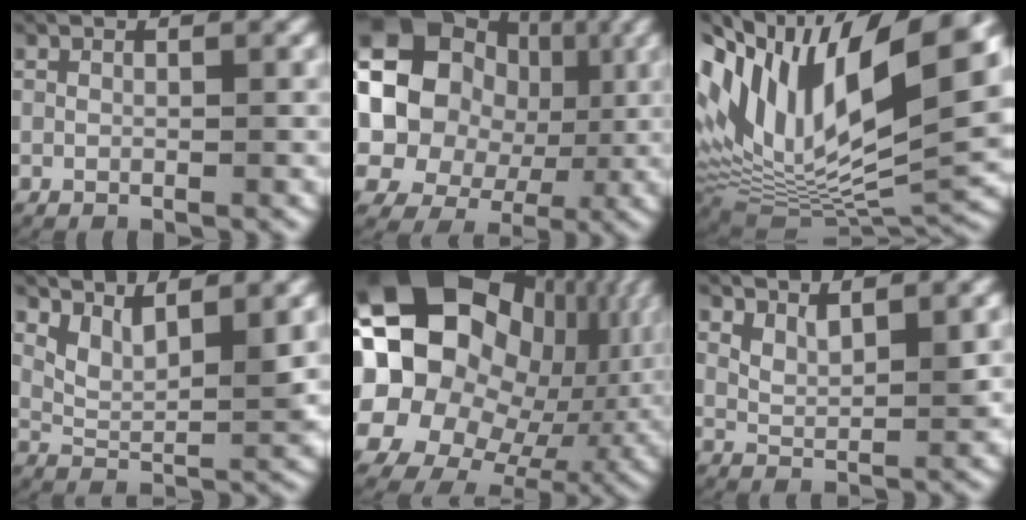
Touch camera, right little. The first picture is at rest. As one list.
[{"total": 18.8, "force": [2.1, 15.7, 10.1], "torque": [-0.210, -0.027, 0.026]}, {"total": 18.7, "force": [2.3, 11.5, 14.6], "torque": [-0.250, -0.008, 0.037]}, {"total": 4.3, "force": [2.1, 1.9, 3.2], "torque": [-0.065, -0.012, 0.041]}, {"total": 29.7, "force": [1.6, 23.5, 18.1], "torque": [-0.308, -0.030, 0.010]}, {"total": 2.6, "force": [1.7, 1.2, 1.6], "torque": [-0.035, -0.010, 0.033]}]